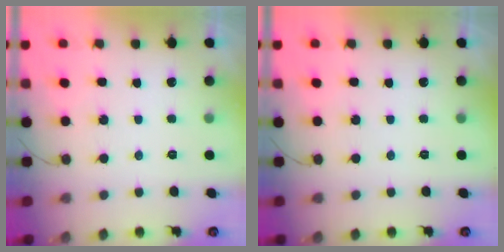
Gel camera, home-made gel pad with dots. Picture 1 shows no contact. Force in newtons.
{"total": 0.0}